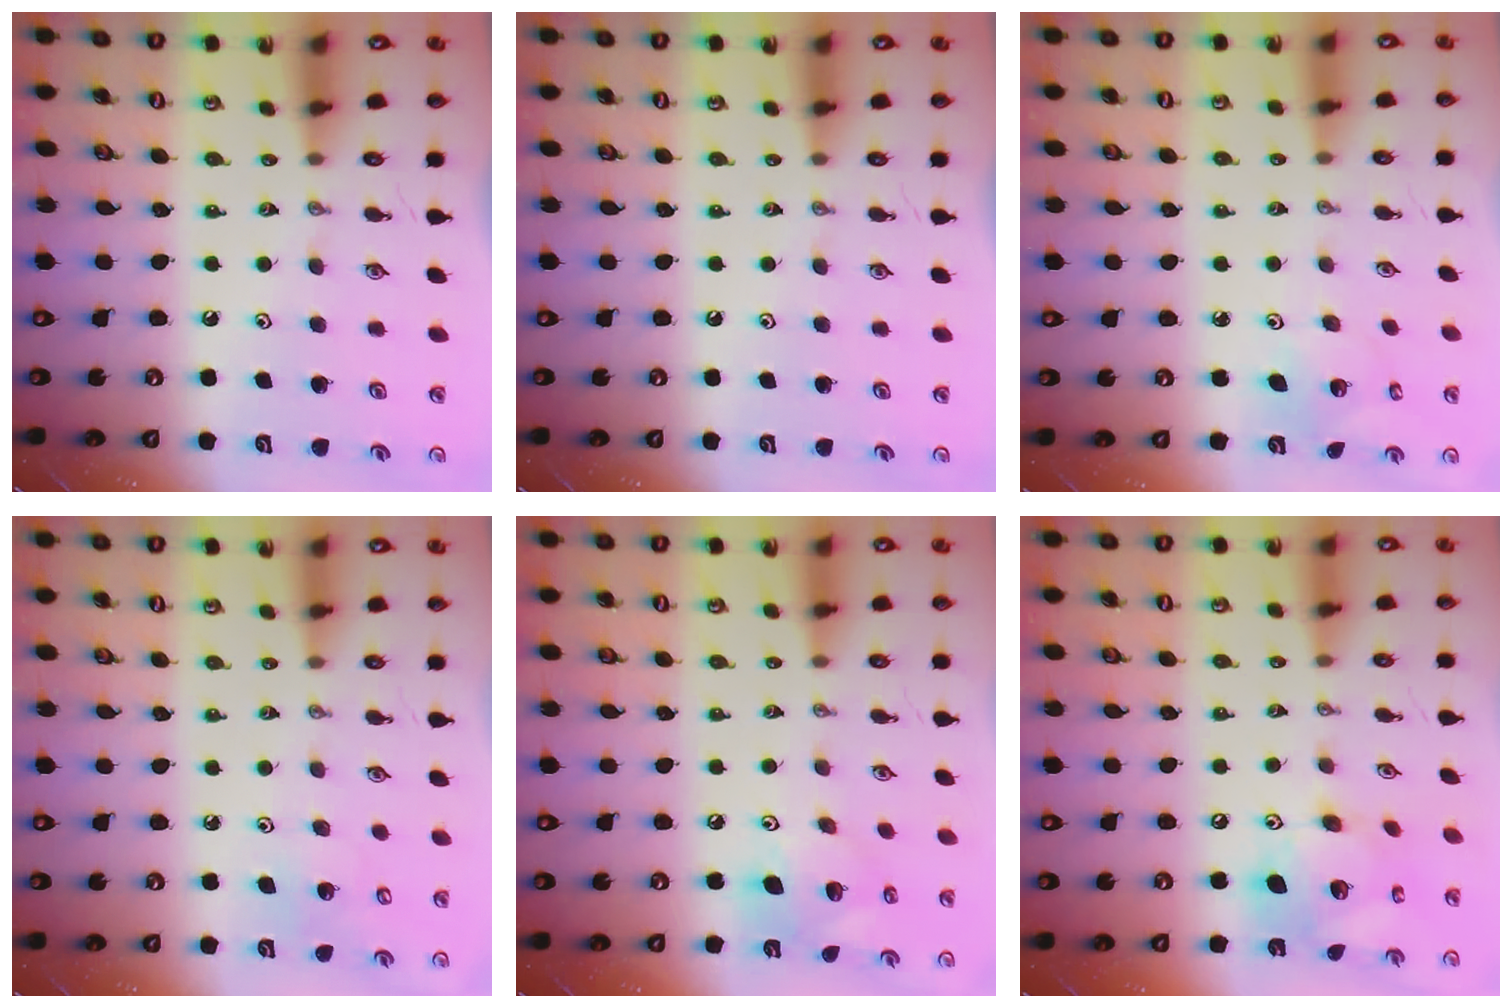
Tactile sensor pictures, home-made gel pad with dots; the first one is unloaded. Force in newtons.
{"total": 0.0}
{"total": 4.1, "press": 4.1, "slide": 0.5}
{"total": 6.5, "press": 6.5, "slide": 0.4}
{"total": 12.2, "press": 12.0, "slide": 2.3}
{"total": 14.5, "press": 14.5, "slide": 1.3}